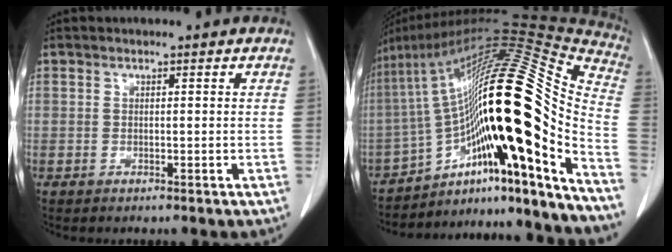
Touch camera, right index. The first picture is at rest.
{"total": 33.3, "force": [-13.7, 4.6, 30.1], "torque": [-0.441, 0.029, -0.218]}